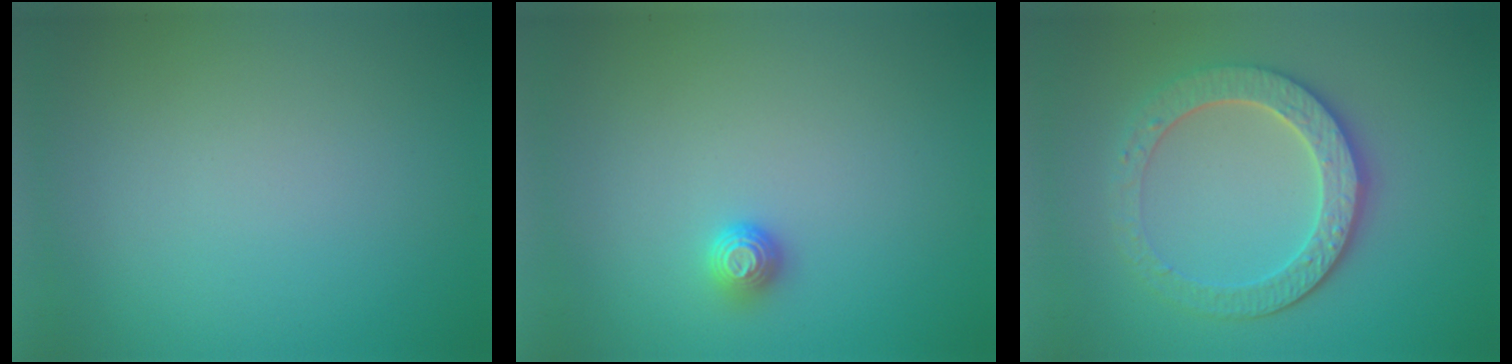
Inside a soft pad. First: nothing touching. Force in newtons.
{"total": 1.2, "press": 1.1, "slide": 0.4}
{"total": 4.6, "press": 4.1, "slide": 2.1}